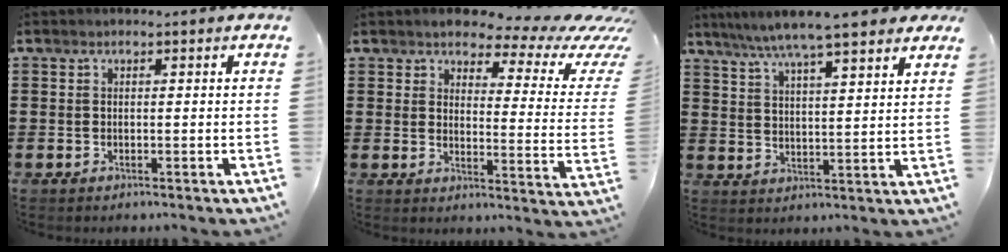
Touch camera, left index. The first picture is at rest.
{"total": 5.2, "force": [4.2, 1.7, 2.6], "torque": [-0.058, -0.030, 0.067]}
{"total": 6.7, "force": [5.7, -0.1, 3.6], "torque": [-0.089, -0.022, 0.096]}